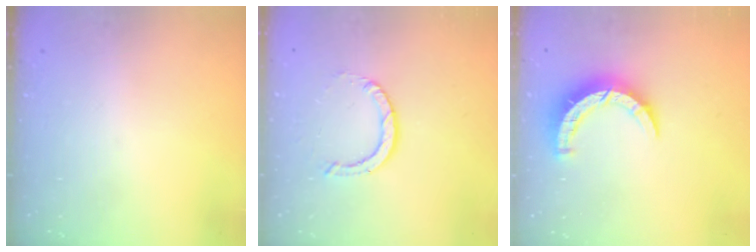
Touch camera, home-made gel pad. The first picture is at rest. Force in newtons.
{"total": 2.9, "press": 2.9, "slide": 0.2}
{"total": 7.9, "press": 7.8, "slide": 0.6}